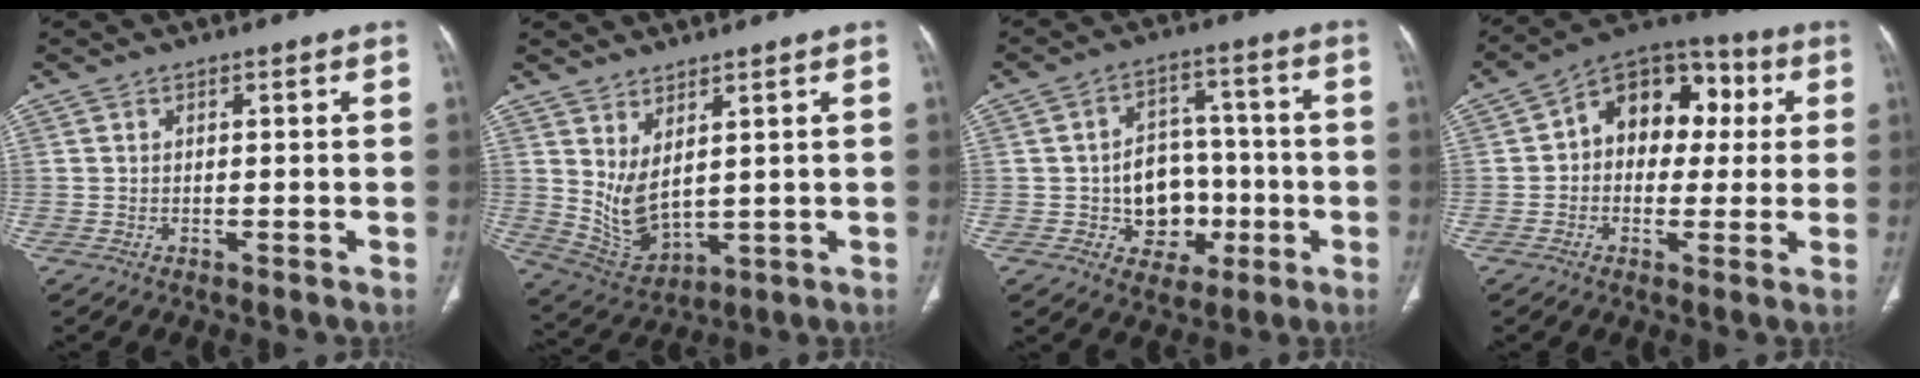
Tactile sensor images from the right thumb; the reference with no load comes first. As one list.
[{"total": 7.9, "force": [2.6, 3.8, 6.4], "torque": [-0.117, -0.034, 0.074]}, {"total": 11.0, "force": [-2.4, 8.8, 6.1], "torque": [-0.040, 0.033, -0.028]}, {"total": 13.9, "force": [2.2, 10.1, 9.3], "torque": [-0.085, 0.032, 0.019]}]